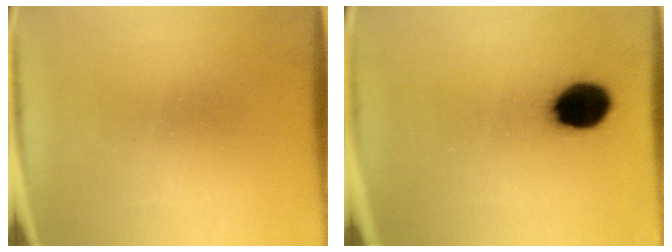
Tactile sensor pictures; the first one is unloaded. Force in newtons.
{"total": 9.8}